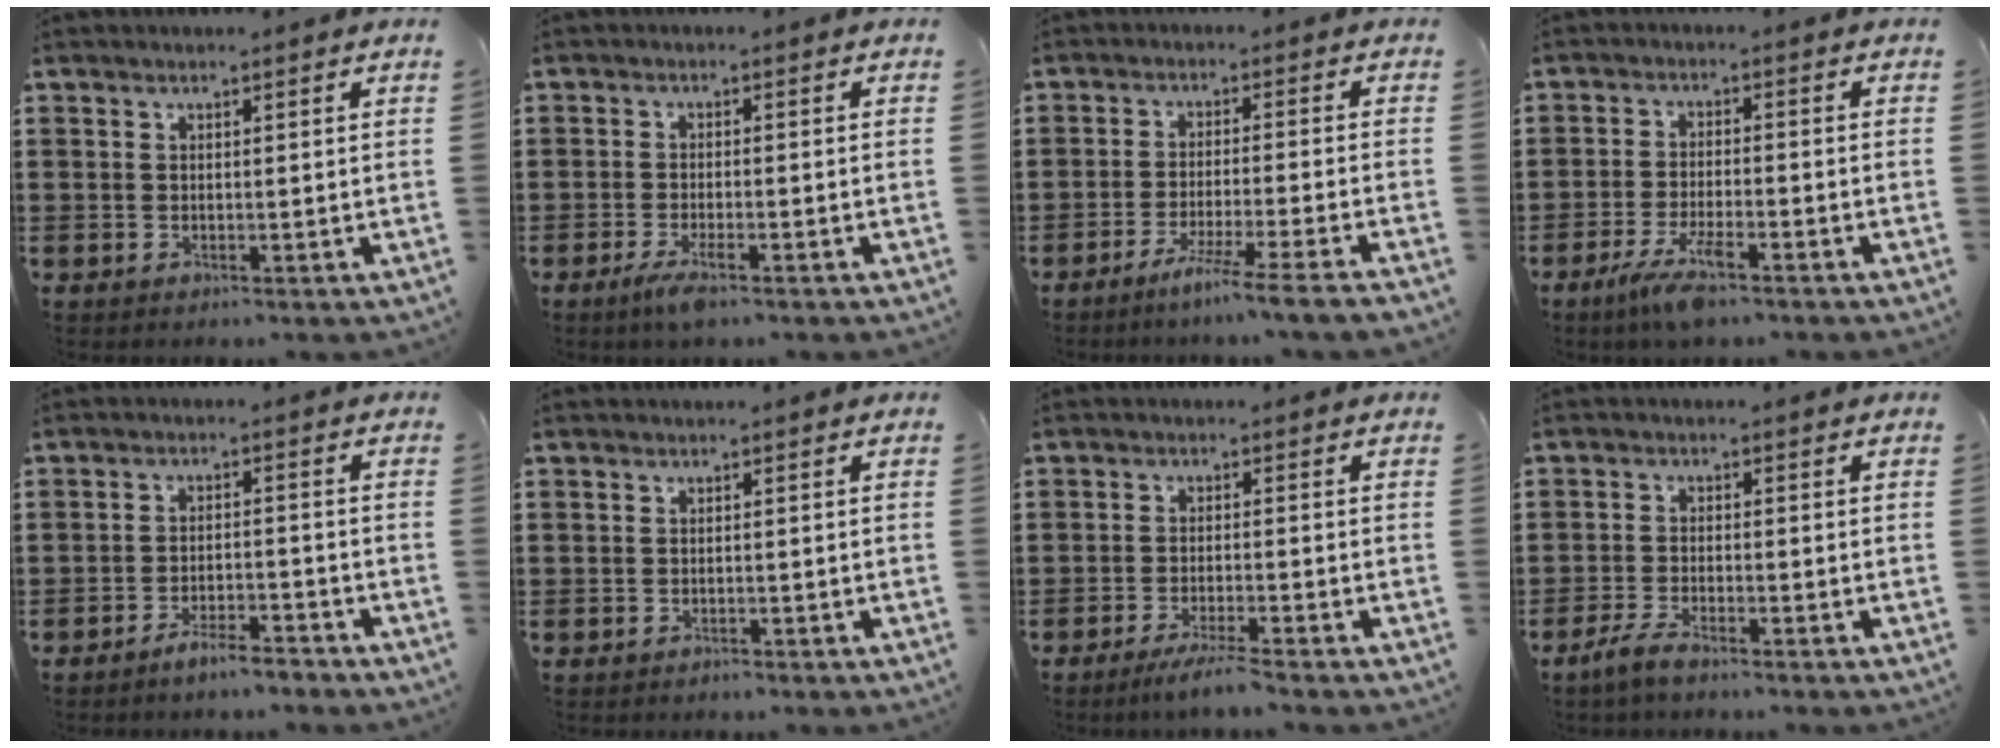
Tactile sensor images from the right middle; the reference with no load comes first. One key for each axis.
{"total": 3.0, "fx": -1.9, "fy": 0.4, "fz": 2.4, "tx": -0.052, "ty": -0.007, "tz": -0.036}
{"total": 5.6, "fx": -4.6, "fy": -1.3, "fz": 2.8, "tx": -0.041, "ty": -0.014, "tz": -0.087}
{"total": 5.8, "fx": -3.7, "fy": 0.9, "fz": 4.3, "tx": -0.096, "ty": -0.013, "tz": -0.070}
{"total": 3.7, "fx": -3.5, "fy": 0.3, "fz": 1.2, "tx": -0.021, "ty": 0.007, "tz": -0.069}
{"total": 0.9, "fx": -0.8, "fy": 0.4, "fz": -0.1, "tx": 0.001, "ty": 0.003, "tz": -0.018}
{"total": 3.6, "fx": -3.1, "fy": -0.2, "fz": 1.8, "tx": -0.035, "ty": -0.007, "tz": -0.059}
{"total": 3.0, "fx": -2.4, "fy": 0.4, "fz": 1.7, "tx": -0.043, "ty": 0.000, "tz": -0.051}